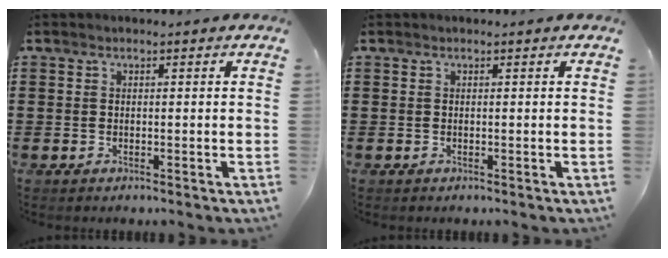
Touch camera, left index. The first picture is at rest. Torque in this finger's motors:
{"motor_torque": [-0.01, 0.01, 0.00, 0.00]}